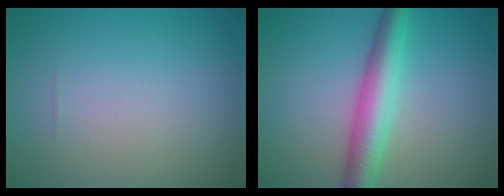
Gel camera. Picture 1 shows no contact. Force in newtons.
{"total": 5.0, "press": 5.0, "slide": 0.0}